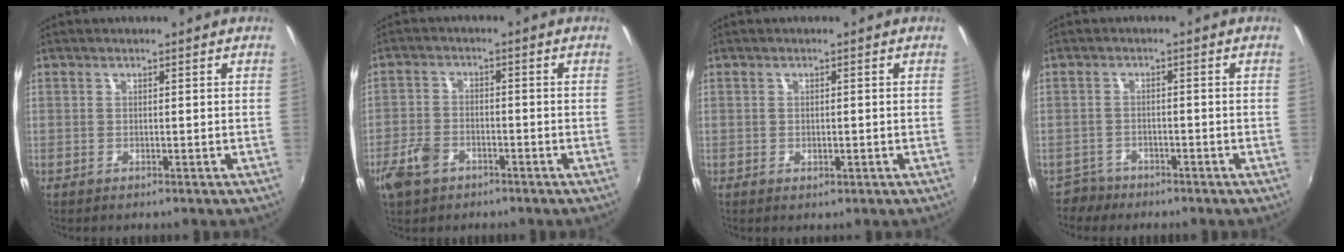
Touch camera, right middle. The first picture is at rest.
{"total": 6.8, "force": [-4.1, 4.3, 3.4], "torque": [-0.087, -0.001, -0.078]}
{"total": 0.6, "force": [0.0, 0.1, 0.5], "torque": [-0.006, -0.004, -0.002]}
{"total": 3.1, "force": [-2.7, 1.5, -0.2], "torque": [-0.006, 0.000, -0.052]}